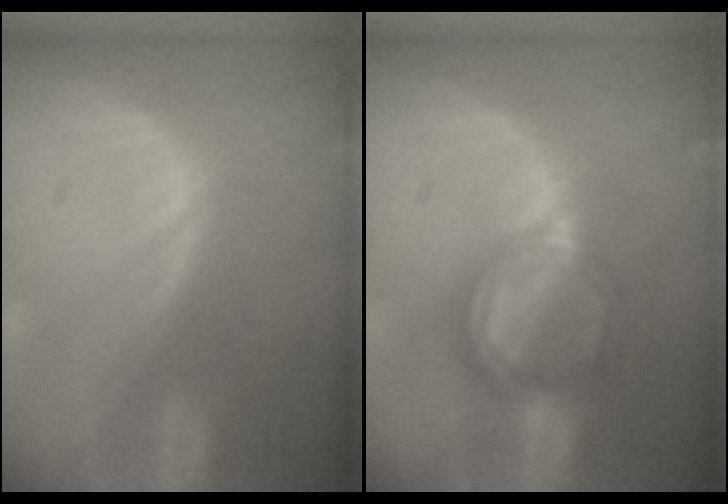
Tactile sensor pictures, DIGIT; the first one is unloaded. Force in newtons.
{"total": 6.4, "press": 5.7, "slide": 3.0}